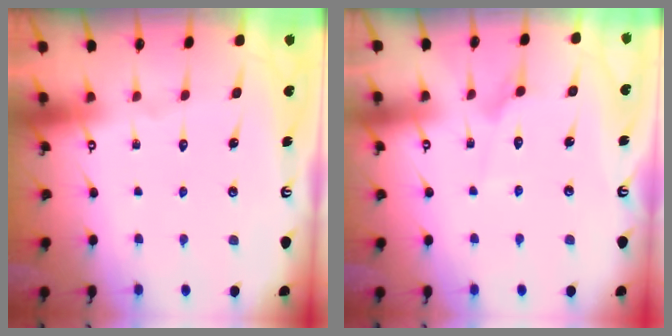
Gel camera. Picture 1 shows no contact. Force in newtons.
{"total": 2.7, "press": 2.7, "slide": 0.3}